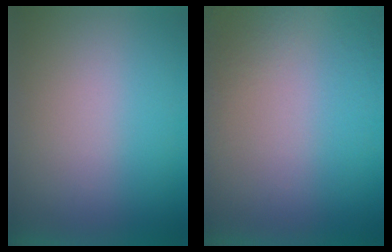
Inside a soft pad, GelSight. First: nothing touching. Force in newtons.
{"total": 8.0}